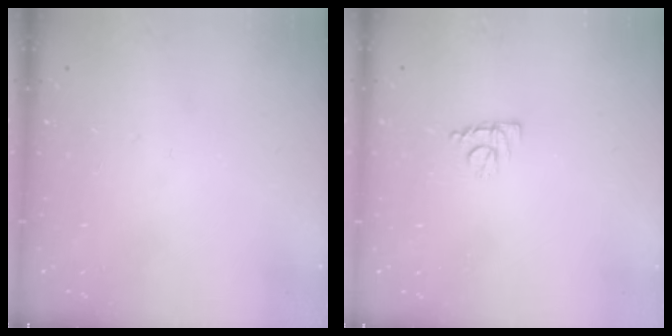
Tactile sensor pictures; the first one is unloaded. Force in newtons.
{"total": 5.8, "press": 5.8, "slide": 0.4}